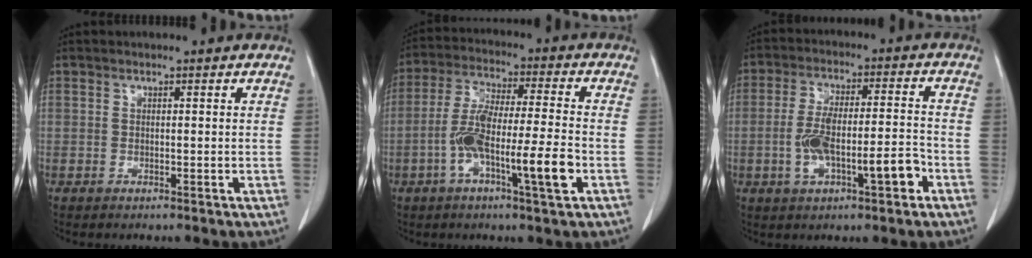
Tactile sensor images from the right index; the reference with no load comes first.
{"total": 12.1, "force": [-3.8, 0.9, 11.4], "torque": [-0.213, 0.002, -0.070]}
{"total": 10.2, "force": [-3.4, 2.6, 9.2], "torque": [-0.169, 0.021, -0.049]}